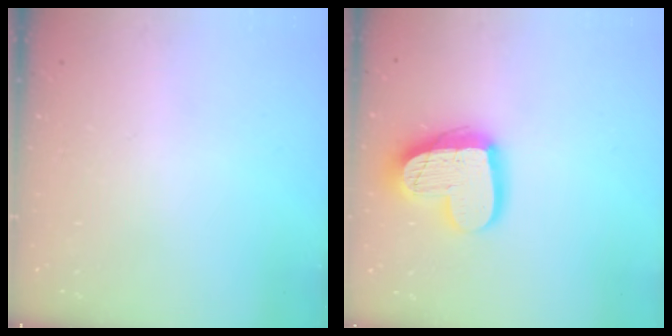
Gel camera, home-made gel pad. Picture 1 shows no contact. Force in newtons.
{"total": 17.8, "press": 17.7, "slide": 1.7}